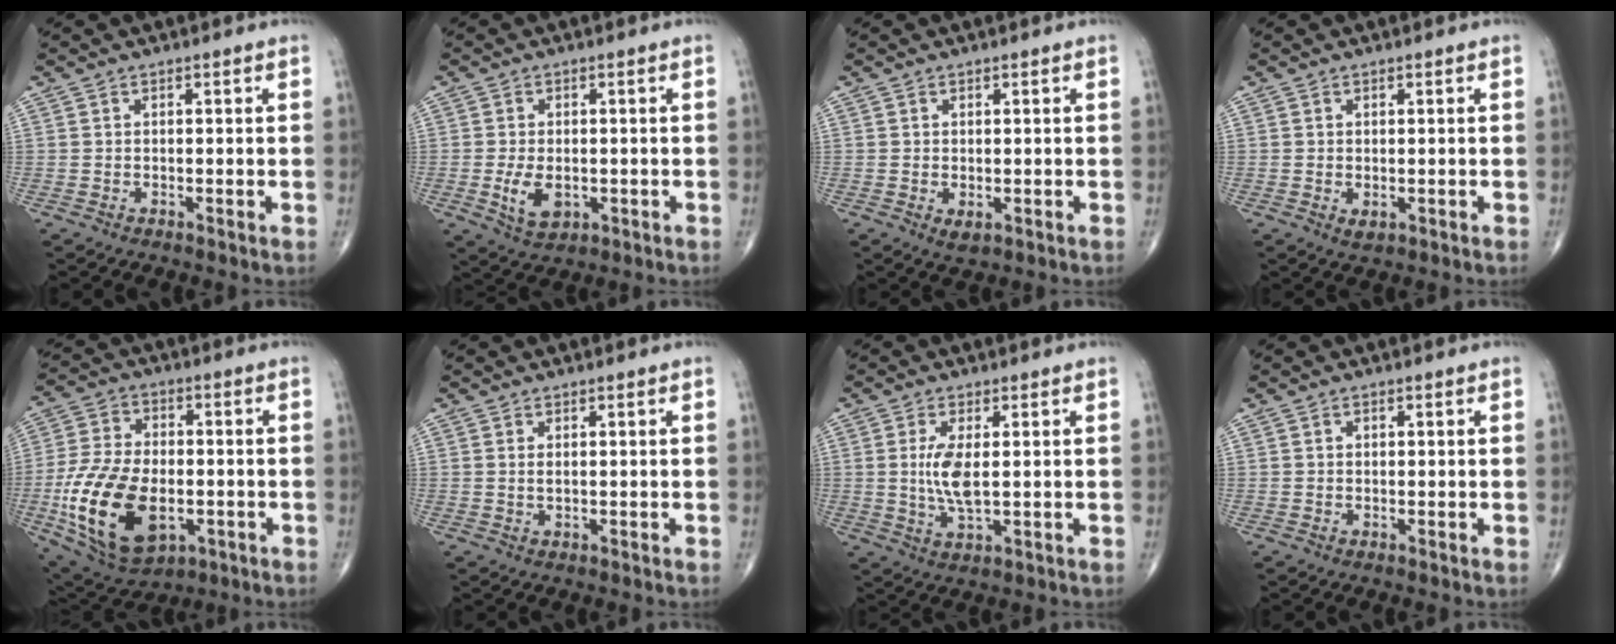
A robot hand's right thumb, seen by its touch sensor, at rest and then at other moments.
{"total": 5.7, "force": [-1.2, 3.4, 4.4], "torque": [-0.071, -0.008, -0.013]}
{"total": 1.8, "force": [-0.4, 1.0, 1.4], "torque": [-0.016, -0.003, -0.003]}
{"total": 1.5, "force": [-0.3, 1.0, 1.1], "torque": [-0.015, -0.003, -0.001]}
{"total": 20.6, "force": [-5.2, 11.9, 16.0], "torque": [-0.301, 0.001, -0.076]}
{"total": 1.0, "force": [0.3, 0.3, 0.9], "torque": [-0.018, -0.001, 0.008]}
{"total": 6.2, "force": [0.6, 2.1, 5.8], "torque": [-0.125, -0.015, 0.016]}
{"total": 0.6, "force": [0.2, 0.5, 0.3], "torque": [0.000, 0.000, 0.003]}